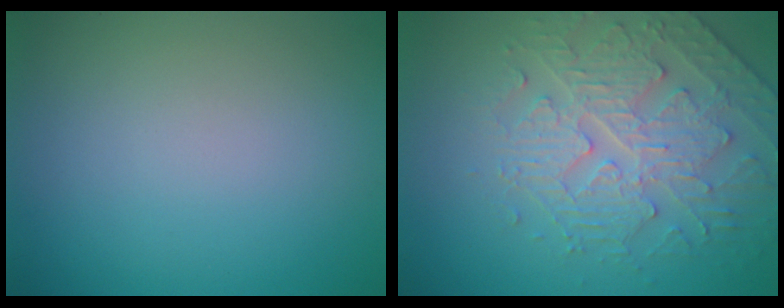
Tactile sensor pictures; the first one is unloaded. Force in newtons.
{"total": 4.4, "press": 4.1, "slide": 1.6}